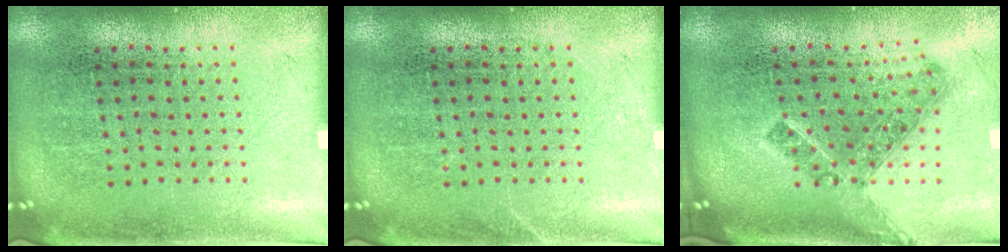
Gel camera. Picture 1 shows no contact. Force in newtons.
{"total": 0.5, "press": 0.5, "slide": 0.1}
{"total": 1.4, "press": 1.0, "slide": 0.9}